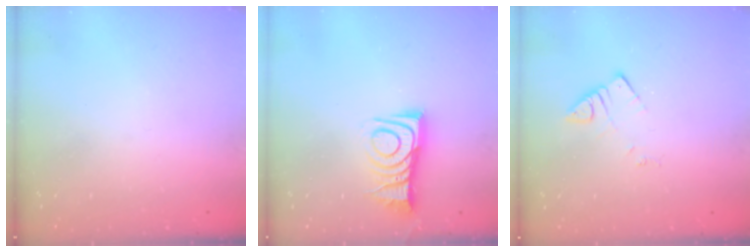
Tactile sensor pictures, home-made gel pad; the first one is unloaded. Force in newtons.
{"total": 10.3, "press": 10.3, "slide": 0.1}
{"total": 3.4, "press": 3.4, "slide": 0.5}